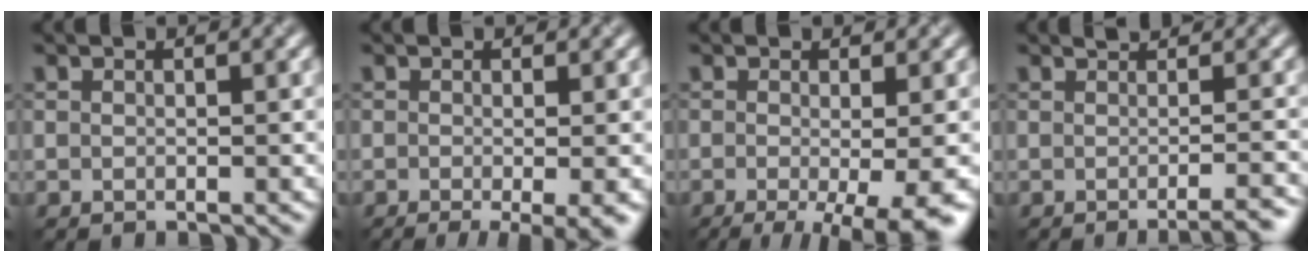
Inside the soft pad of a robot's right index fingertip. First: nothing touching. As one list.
[{"total": 4.8, "force": [-1.7, 1.2, 4.3], "torque": [-0.055, -0.015, -0.018]}, {"total": 8.3, "force": [-2.7, 2.3, 7.4], "torque": [-0.085, -0.015, -0.032]}, {"total": 3.8, "force": [-0.9, 1.3, 3.4], "torque": [-0.012, 0.006, -0.010]}]